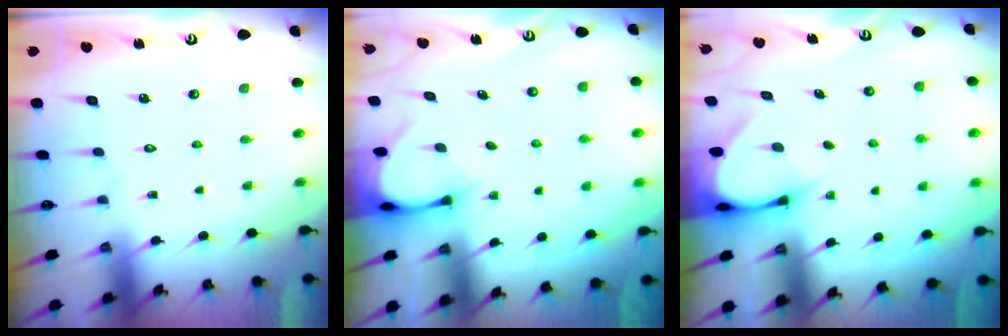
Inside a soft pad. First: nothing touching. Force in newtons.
{"total": 3.2, "press": 3.2, "slide": 0.2}
{"total": 3.3, "press": 3.3, "slide": 0.2}